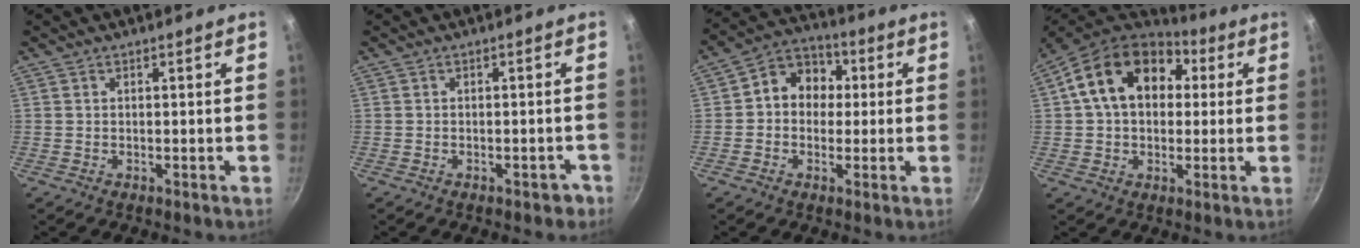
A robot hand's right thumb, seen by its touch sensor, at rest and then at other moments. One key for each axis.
{"total": 2.2, "fx": -1.3, "fy": 1.3, "fz": 1.1, "tx": 0.002, "ty": 0.026, "tz": -0.001}
{"total": 9.6, "fx": 0.9, "fy": 8.1, "fz": 5.0, "tx": -0.035, "ty": 0.022, "tz": -0.008}
{"total": 18.0, "fx": 4.4, "fy": 12.9, "fz": 11.7, "tx": -0.175, "ty": 0.025, "tz": 0.057}